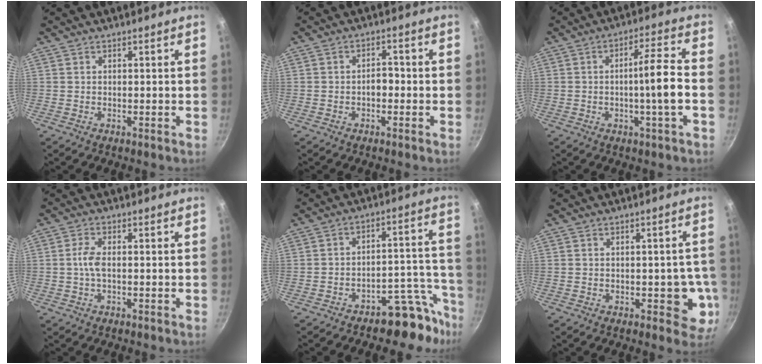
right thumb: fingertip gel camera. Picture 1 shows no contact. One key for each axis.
{"total": 2.9, "fx": -0.8, "fy": 1.8, "fz": 2.1, "tx": -0.013, "ty": 0.017, "tz": -0.014}
{"total": 8.2, "fx": -1.7, "fy": 0.1, "fz": 8.0, "tx": -0.132, "ty": 0.025, "tz": -0.026}
{"total": 3.3, "fx": -0.3, "fy": 1.3, "fz": 3.0, "tx": -0.072, "ty": 0.007, "tz": -0.010}
{"total": 10.8, "fx": -8.6, "fy": 5.1, "fz": 4.2, "tx": 0.015, "ty": 0.106, "tz": -0.121}
{"total": 6.8, "fx": -1.4, "fy": 3.6, "fz": 5.6, "tx": -0.031, "ty": 0.000, "tz": -0.017}